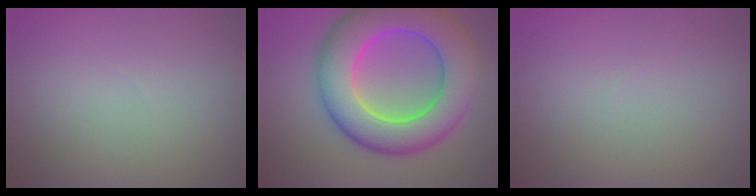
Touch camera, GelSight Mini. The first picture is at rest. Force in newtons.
{"total": 11.9, "press": 11.9, "slide": 0.0}
{"total": 0.0}